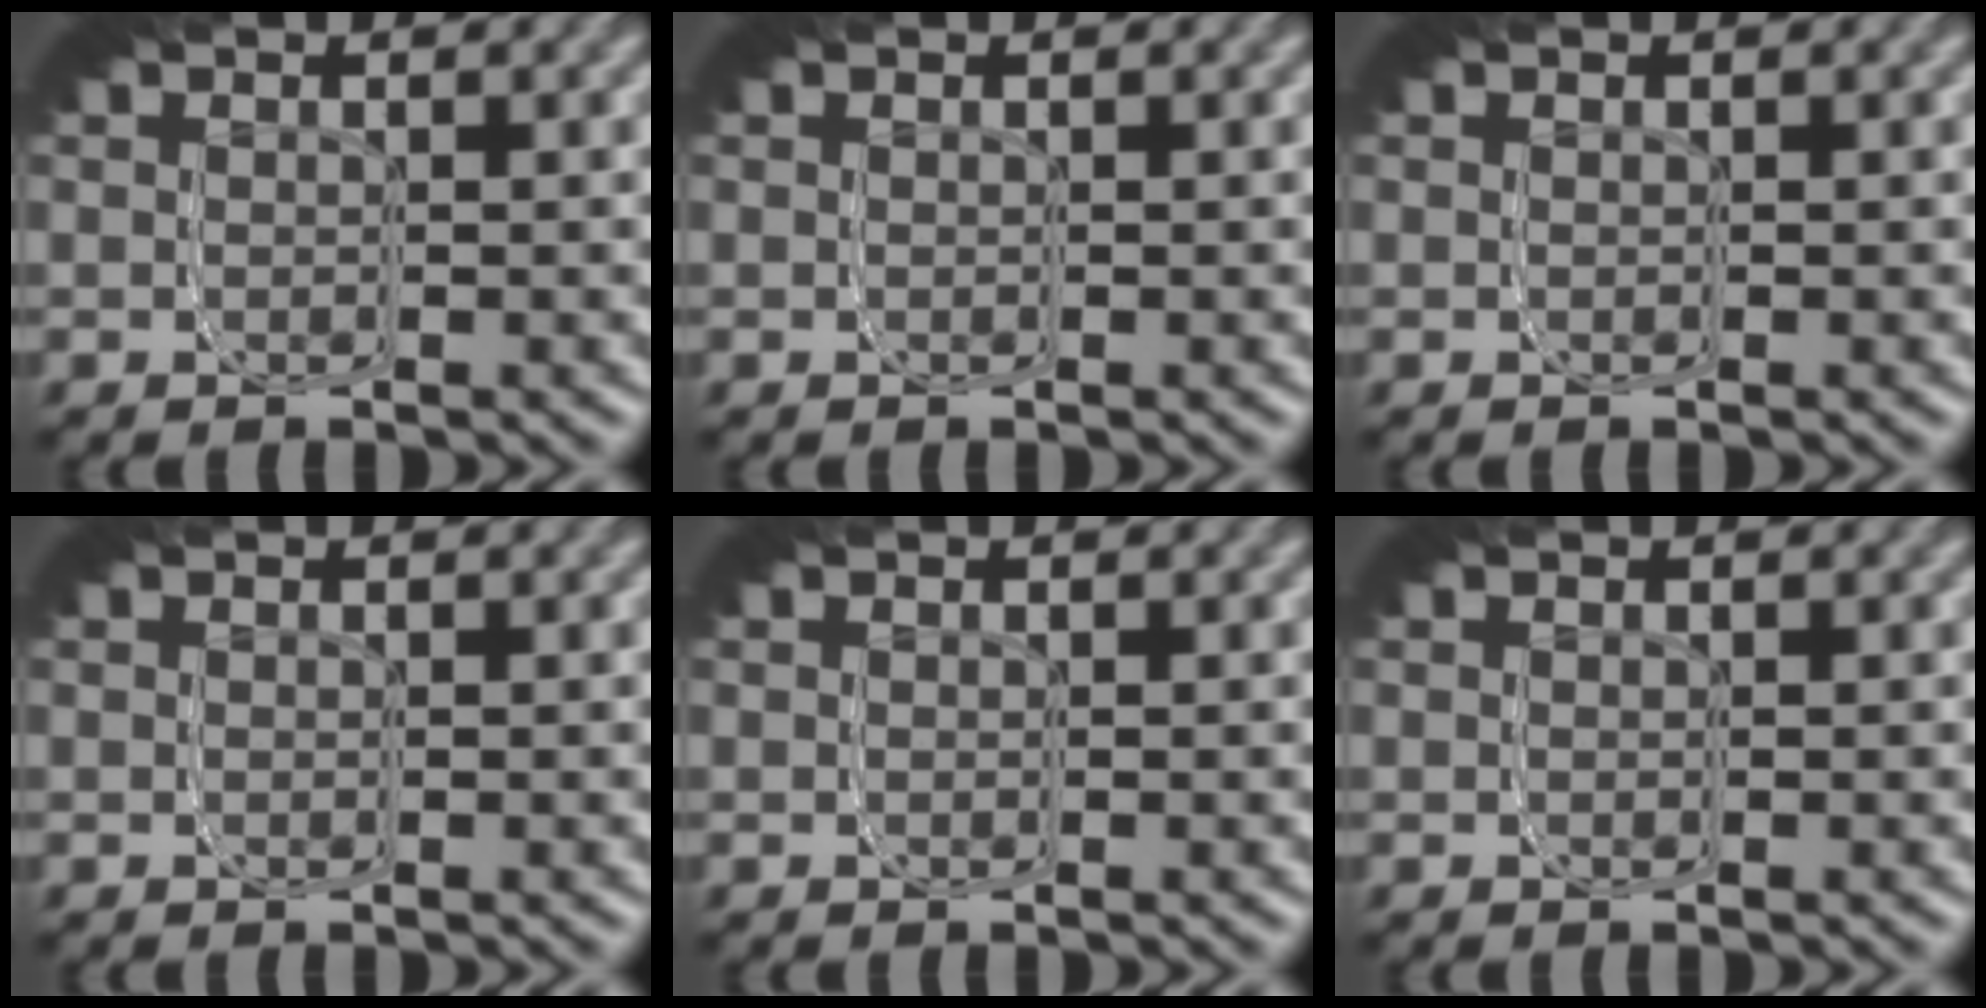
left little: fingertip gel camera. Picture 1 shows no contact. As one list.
[{"total": 0.0}, {"total": 0.0}, {"total": 0.0}, {"total": 0.0}, {"total": 0.0}]